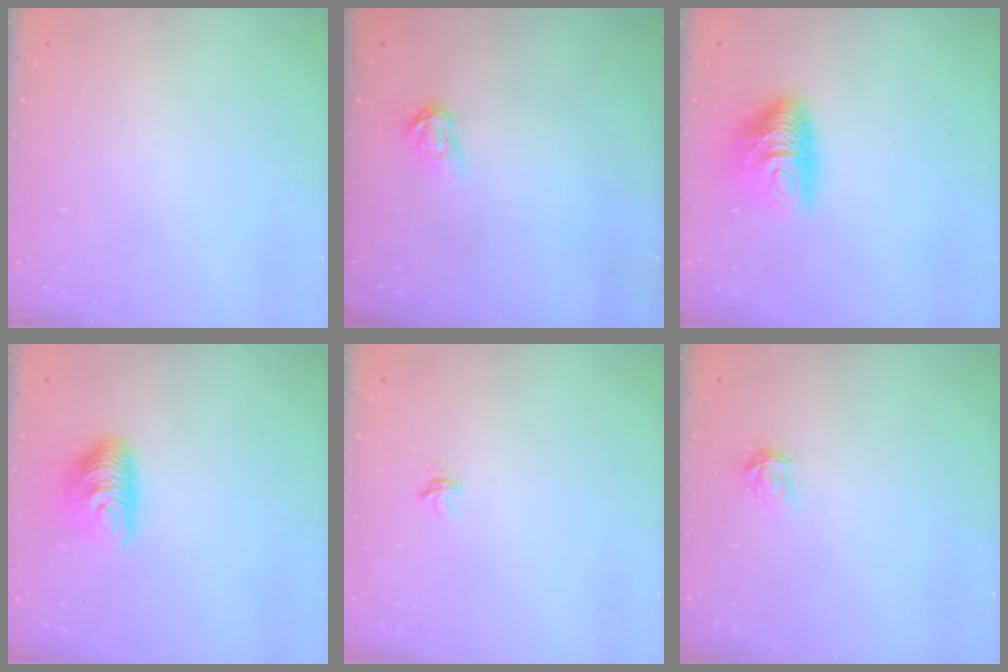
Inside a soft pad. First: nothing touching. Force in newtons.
{"total": 3.8, "press": 3.8, "slide": 0.5}
{"total": 10.7, "press": 10.6, "slide": 0.7}
{"total": 9.6, "press": 9.6, "slide": 0.7}
{"total": 3.9, "press": 3.9, "slide": 0.2}
{"total": 3.0, "press": 3.0, "slide": 0.3}